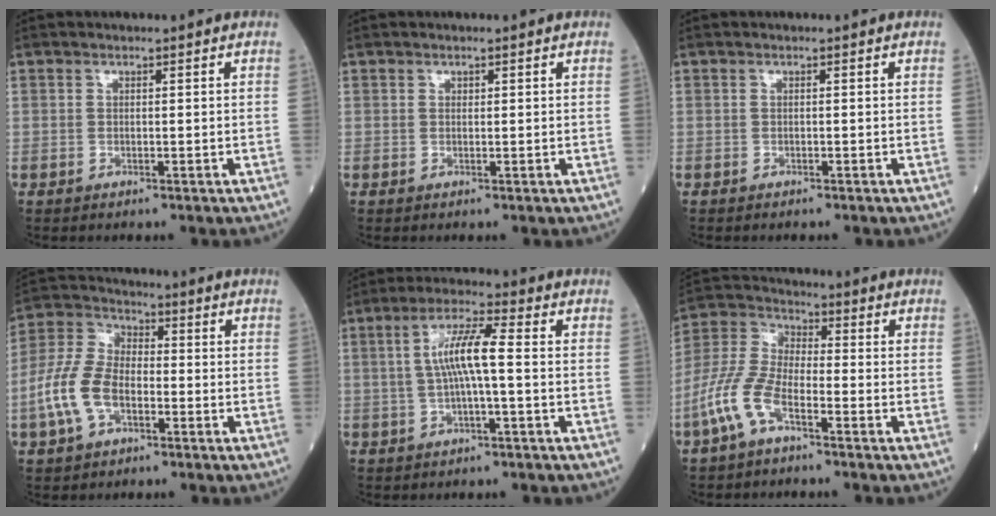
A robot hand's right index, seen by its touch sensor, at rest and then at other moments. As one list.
[{"total": 0.0}, {"total": 0.5, "force": [-0.5, 0.1, 0.1], "torque": [-0.005, 0.000, -0.009]}, {"total": 10.2, "force": [-3.2, 5.9, 7.6], "torque": [-0.189, 0.017, -0.067]}, {"total": 7.1, "force": [0.1, 0.6, 7.1], "torque": [-0.139, 0.015, -0.001]}, {"total": 9.2, "force": [-4.7, 3.5, 7.1], "torque": [-0.179, 0.005, -0.101]}]